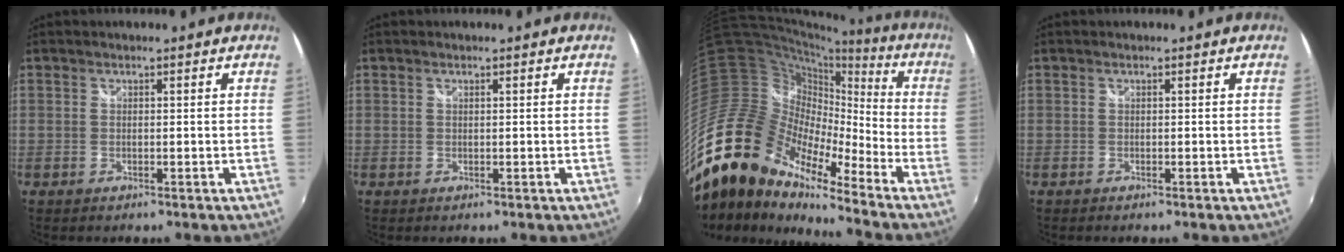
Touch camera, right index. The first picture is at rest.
{"total": 0.0}
{"total": 21.3, "force": [-15.2, 9.7, 11.3], "torque": [-0.207, -0.024, -0.304]}
{"total": 0.0}